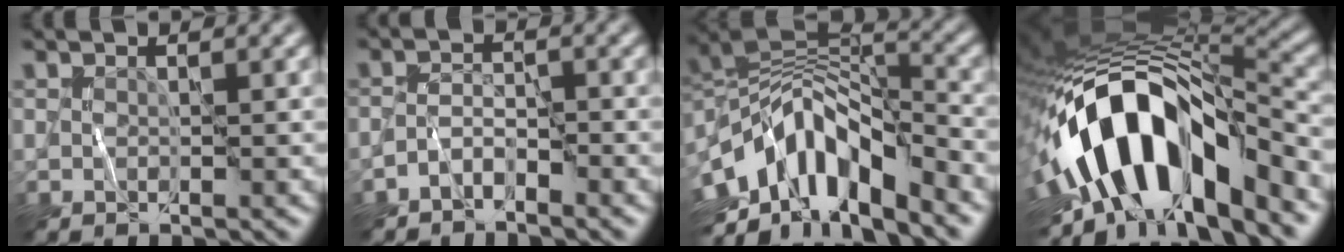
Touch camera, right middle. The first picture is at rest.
{"total": 1.9, "force": [-1.6, 0.6, 0.7], "torque": [-0.012, 0.009, -0.037]}
{"total": 11.0, "force": [-4.3, 5.1, 8.8], "torque": [-0.149, 0.009, -0.087]}
{"total": 15.0, "force": [-3.6, 7.3, 12.6], "torque": [-0.204, 0.016, -0.072]}